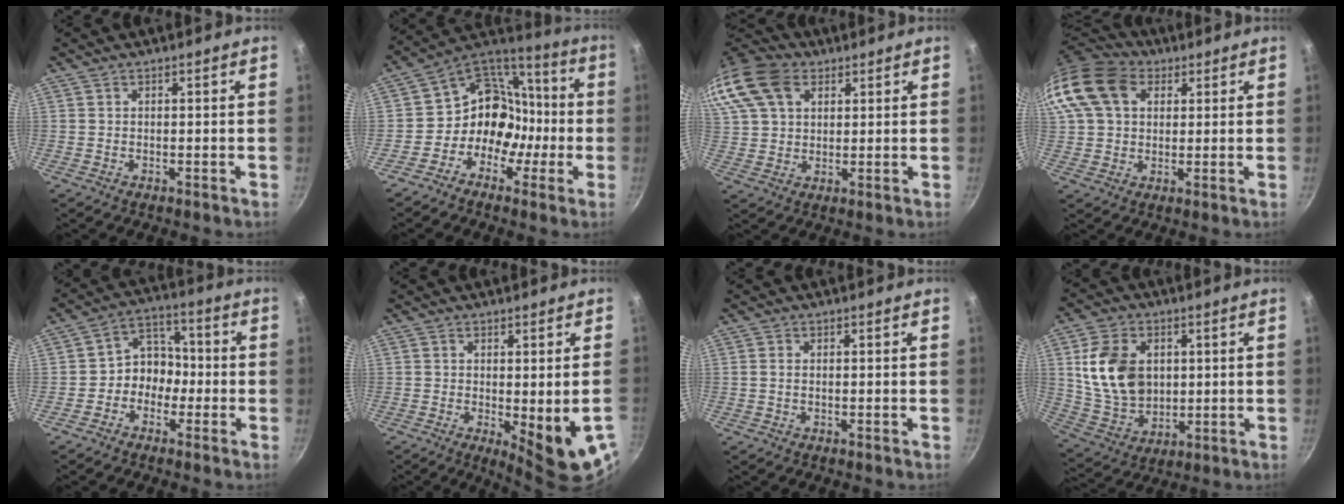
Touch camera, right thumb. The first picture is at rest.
{"total": 13.6, "force": [-3.5, 11.6, 6.1], "torque": [-0.034, 0.071, -0.075]}
{"total": 21.2, "force": [9.0, 14.9, 12.1], "torque": [-0.291, 0.042, 0.167]}
{"total": 17.1, "force": [5.7, 12.7, 9.9], "torque": [-0.203, 0.025, 0.092]}
{"total": 7.1, "force": [-2.2, 5.9, 3.2], "torque": [-0.002, 0.041, -0.052]}
{"total": 10.6, "force": [-2.6, 2.4, 10.0], "torque": [-0.119, -0.018, -0.025]}
{"total": 0.9, "force": [0.0, 0.6, 0.7], "torque": [-0.014, 0.002, -0.003]}
{"total": 14.8, "force": [2.5, 11.0, 9.5], "torque": [-0.155, -0.012, 0.060]}